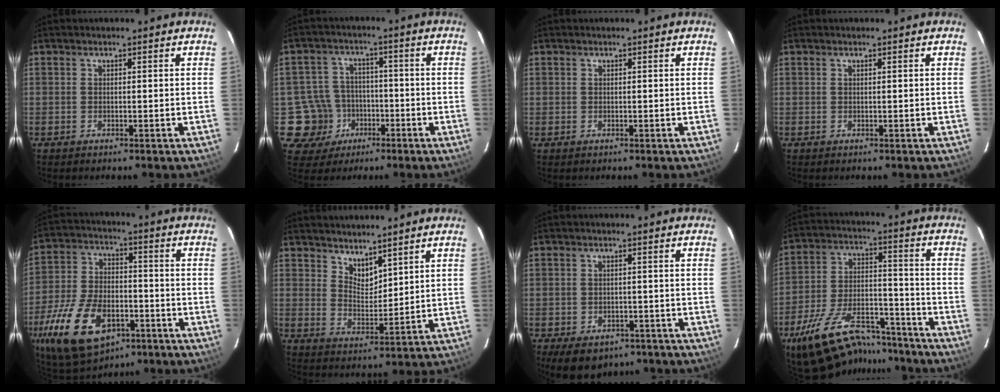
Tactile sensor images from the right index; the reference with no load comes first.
{"total": 9.1, "force": [-3.2, 8.5, 0.3], "torque": [-0.029, 0.027, -0.043]}
{"total": 0.7, "force": [0.1, 0.6, -0.1], "torque": [0.003, 0.004, 0.001]}
{"total": 0.0}
{"total": 20.7, "force": [-10.3, 11.5, 13.7], "torque": [-0.307, -0.021, -0.169]}
{"total": 5.0, "force": [4.3, 2.0, 1.7], "torque": [-0.021, -0.005, 0.080]}
{"total": 9.4, "force": [-6.1, 5.9, 4.0], "torque": [-0.077, 0.002, -0.070]}
{"total": 22.1, "force": [-17.3, 9.1, 10.4], "torque": [-0.204, 0.014, -0.255]}